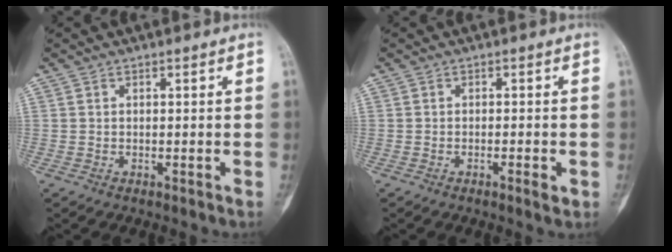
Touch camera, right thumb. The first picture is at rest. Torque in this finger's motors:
{"motor_torque": [-0.34, 0.03, 0.04, 0.36, -0.04]}